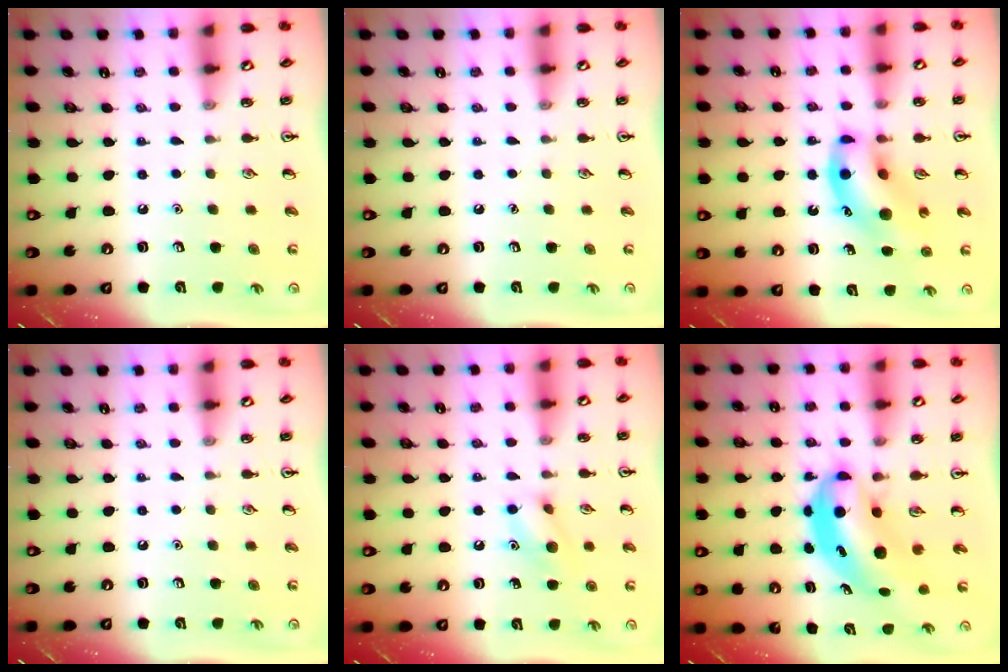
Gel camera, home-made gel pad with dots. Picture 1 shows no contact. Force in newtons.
{"total": 0.0}
{"total": 11.1, "press": 10.8, "slide": 2.6}
{"total": 0.0}
{"total": 9.2, "press": 9.1, "slide": 1.5}
{"total": 7.3, "press": 7.1, "slide": 1.9}